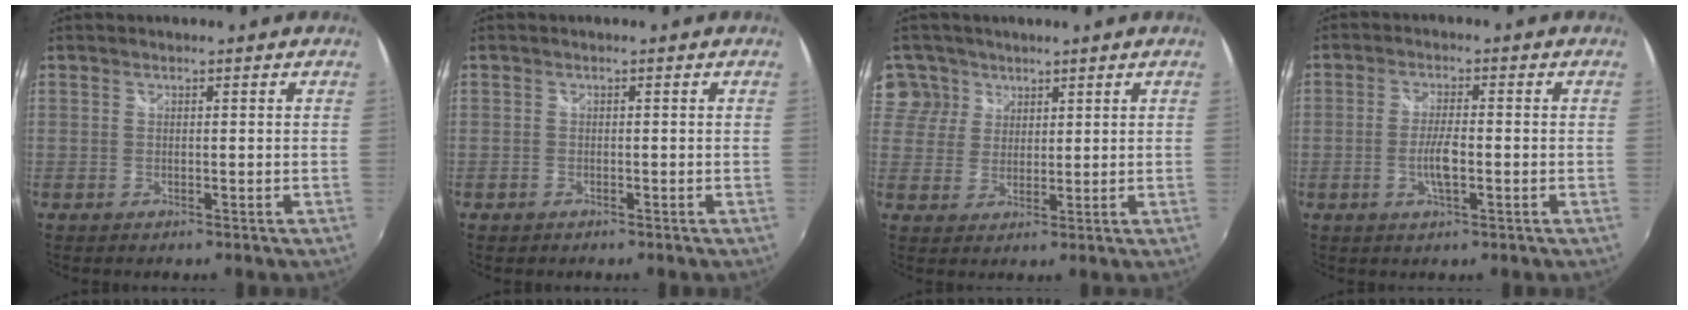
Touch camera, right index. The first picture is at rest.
{"total": 1.0, "force": [-0.6, 0.7, 0.1], "torque": [-0.005, -0.002, -0.012]}
{"total": 5.9, "force": [3.3, 4.9, 0.2], "torque": [0.006, 0.012, 0.053]}
{"total": 4.5, "force": [-1.3, 1.1, 4.2], "torque": [-0.084, -0.002, -0.025]}